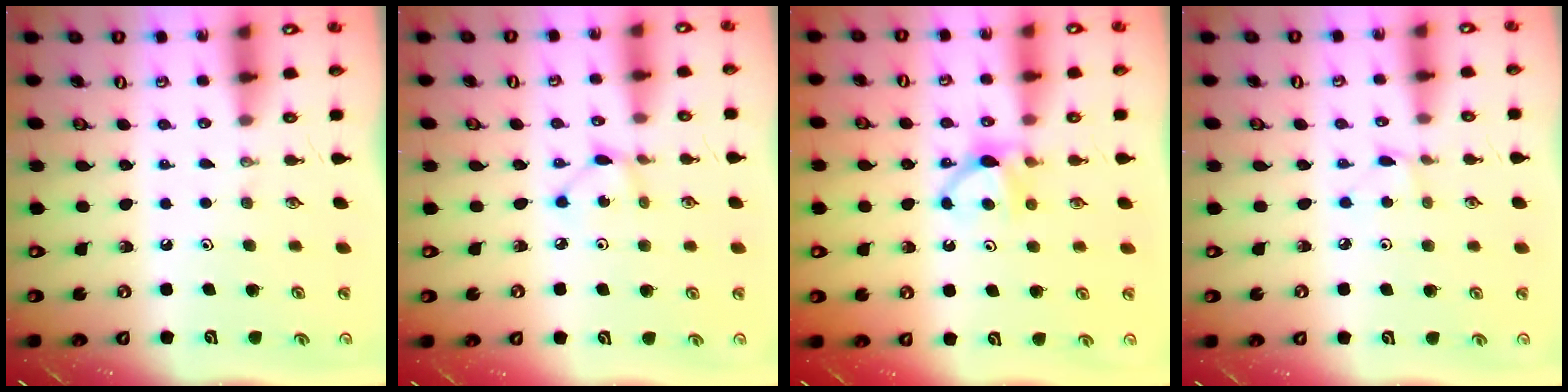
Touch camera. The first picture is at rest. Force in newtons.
{"total": 2.5, "press": 2.5, "slide": 0.1}
{"total": 5.9, "press": 5.8, "slide": 0.8}
{"total": 2.1, "press": 2.1, "slide": 0.2}